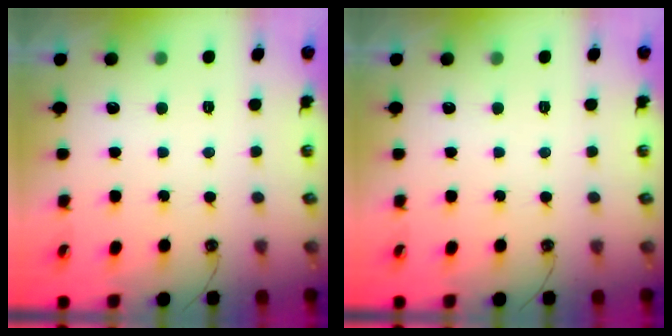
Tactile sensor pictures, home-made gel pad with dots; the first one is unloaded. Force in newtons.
{"total": 0.0}